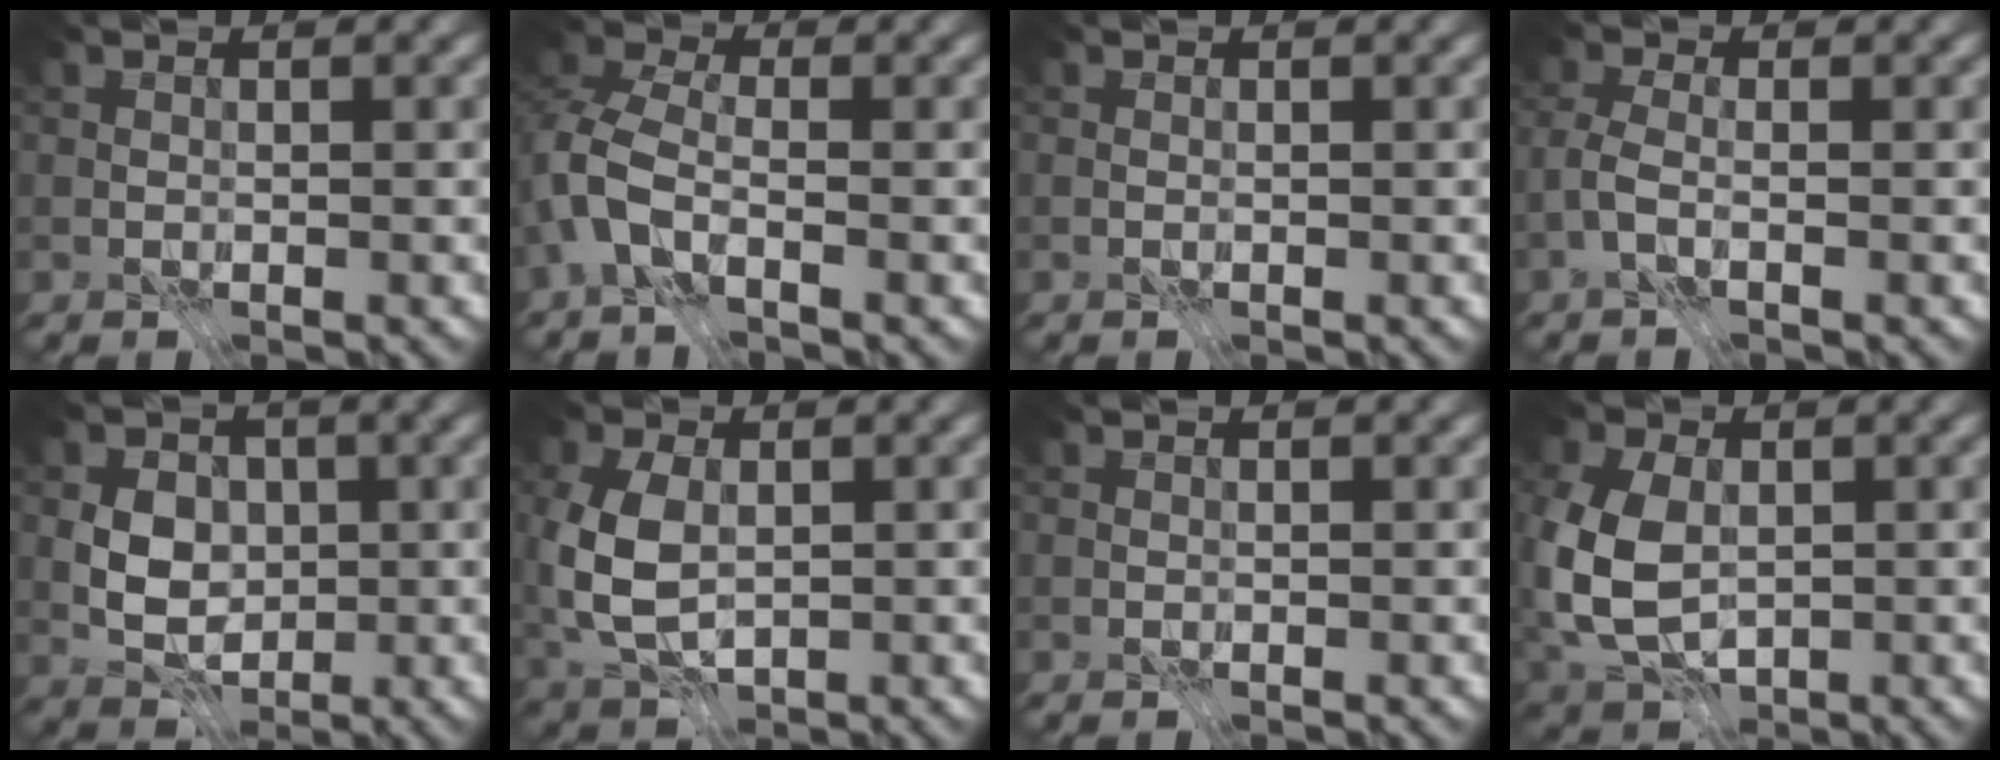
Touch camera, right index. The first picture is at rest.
{"total": 4.3, "force": [-2.1, 2.3, 3.0], "torque": [-0.077, 0.006, -0.057]}
{"total": 0.0}
{"total": 2.5, "force": [-1.4, 1.1, 1.7], "torque": [-0.046, 0.001, -0.033]}
{"total": 4.9, "force": [-0.3, 3.8, 3.1], "torque": [-0.039, 0.004, -0.015]}
{"total": 6.2, "force": [-0.2, 4.1, 4.6], "torque": [-0.118, -0.001, -0.003]}
{"total": 0.0}
{"total": 8.6, "force": [-0.5, 6.0, 6.1], "torque": [-0.159, -0.003, -0.016]}